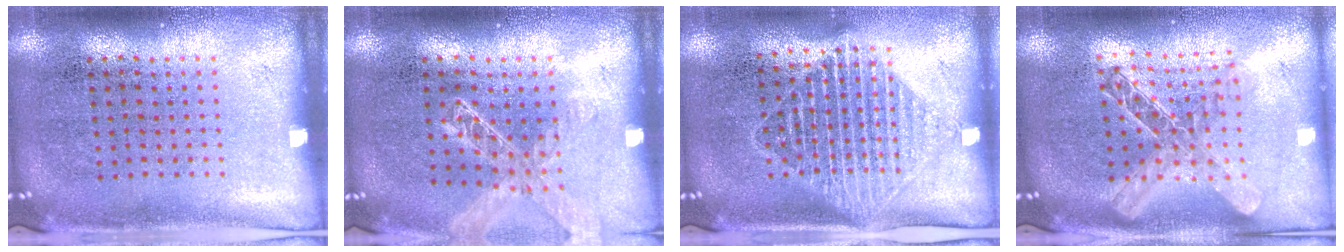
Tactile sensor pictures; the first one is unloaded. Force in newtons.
{"total": 1.3, "press": 1.3, "slide": 0.2}
{"total": 1.7, "press": 1.4, "slide": 1.0}
{"total": 1.8, "press": 1.5, "slide": 1.0}